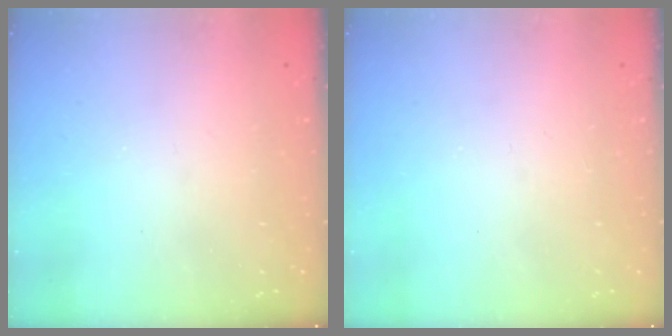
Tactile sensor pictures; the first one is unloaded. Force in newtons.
{"total": 0.0}